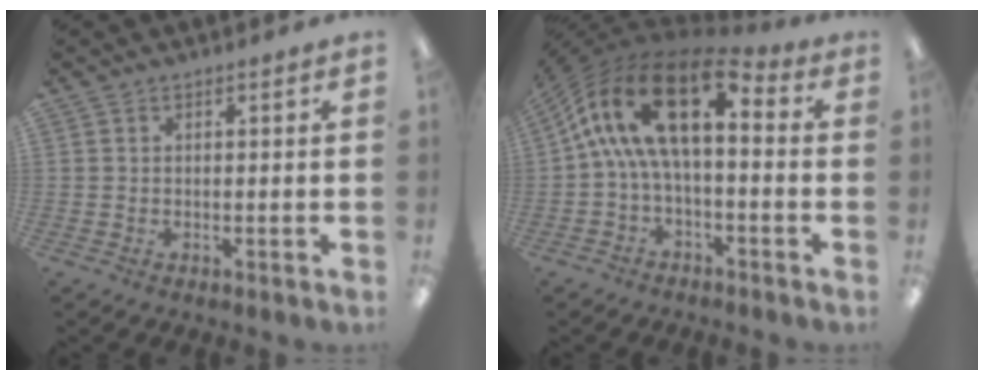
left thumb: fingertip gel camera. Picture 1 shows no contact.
{"total": 18.8, "force": [5.1, 8.5, 15.9], "torque": [-0.304, -0.021, 0.091]}